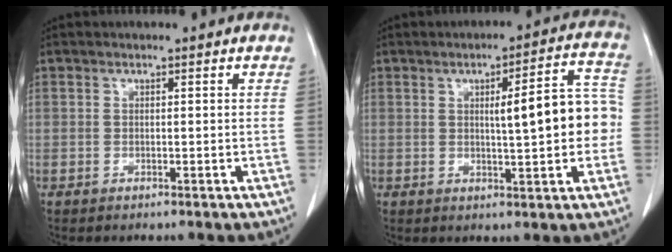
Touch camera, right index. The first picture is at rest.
{"total": 10.0, "force": [0.2, 1.7, 9.8], "torque": [-0.126, 0.026, 0.005]}